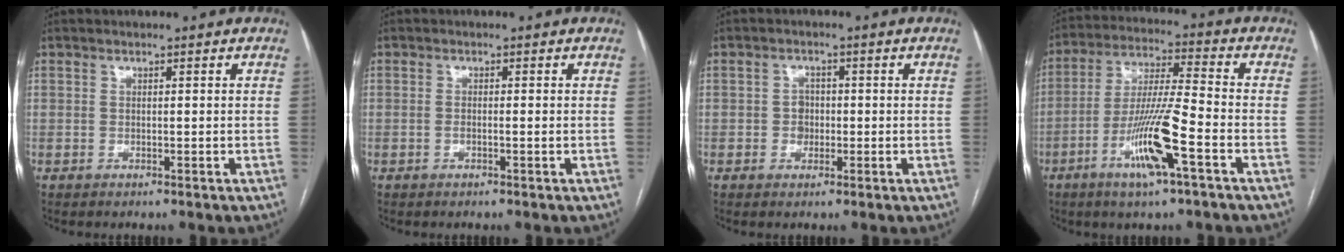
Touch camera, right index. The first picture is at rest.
{"total": 1.1, "force": [-0.2, 0.2, 1.1], "torque": [-0.022, 0.002, -0.002]}
{"total": 2.3, "force": [-0.3, 2.0, 1.1], "torque": [-0.012, 0.005, -0.004]}
{"total": 12.4, "force": [-5.4, 0.4, 11.2], "torque": [-0.219, -0.009, -0.102]}